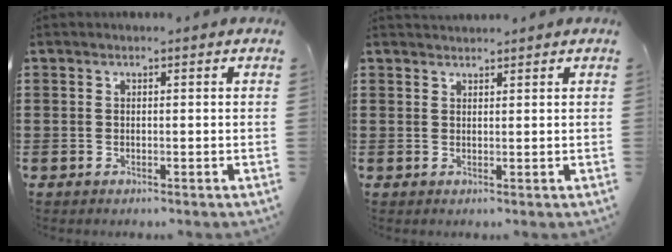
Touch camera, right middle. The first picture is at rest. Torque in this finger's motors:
{"motor_torque": [0.63, -0.85, -0.01, 0.00]}